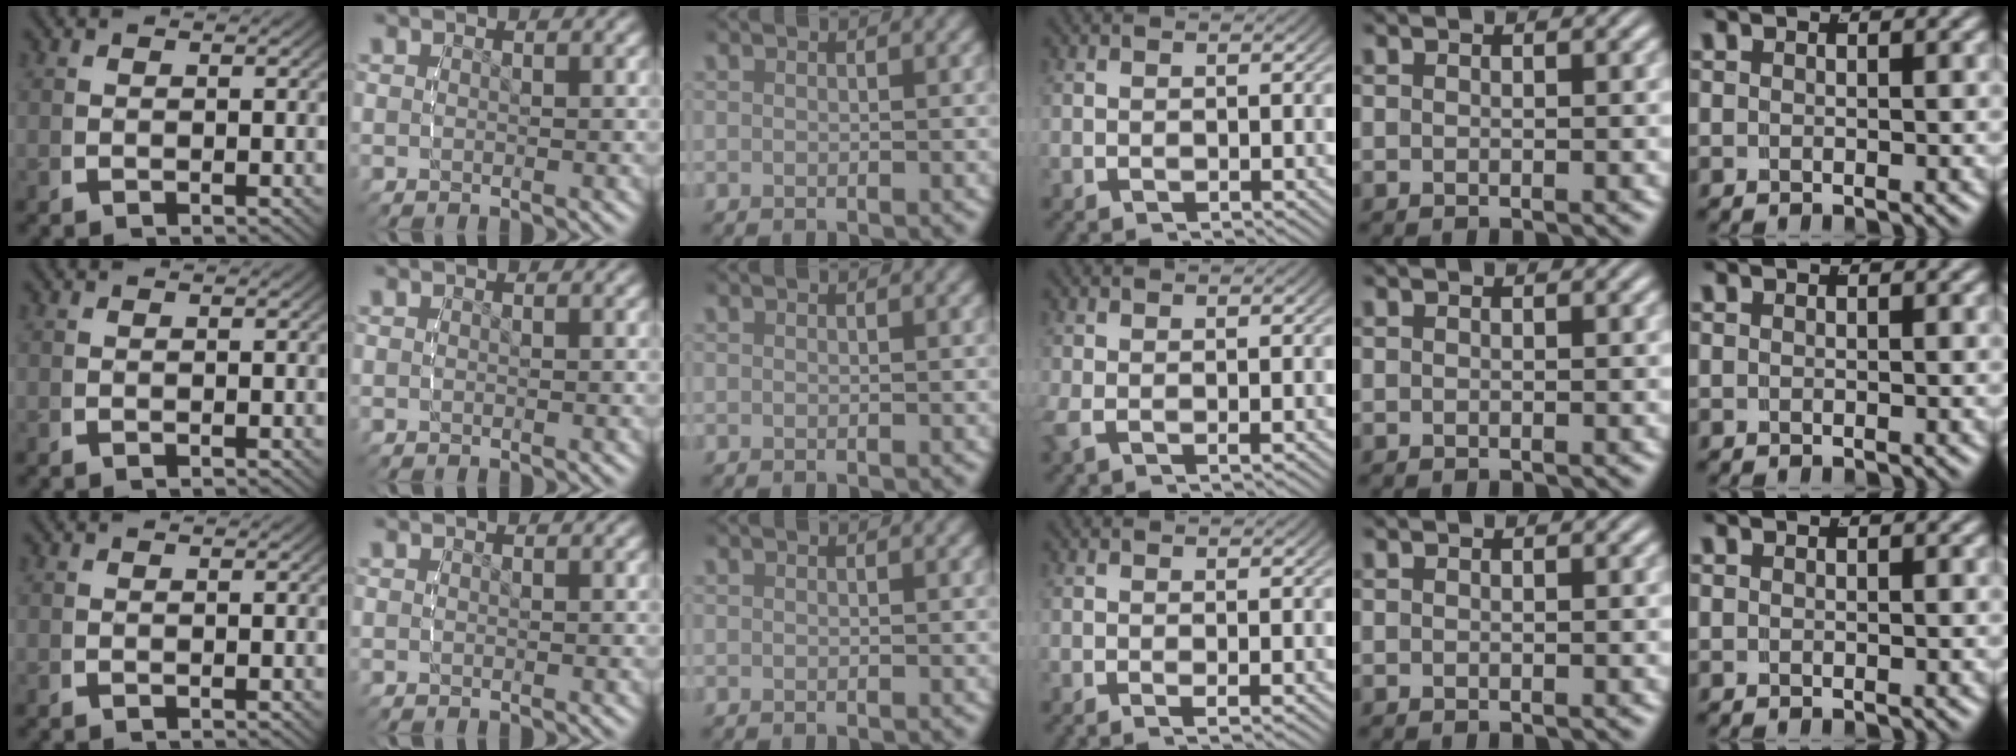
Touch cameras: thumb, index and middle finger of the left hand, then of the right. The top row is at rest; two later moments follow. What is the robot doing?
{"motion": "lift_and_place", "object": "button"}